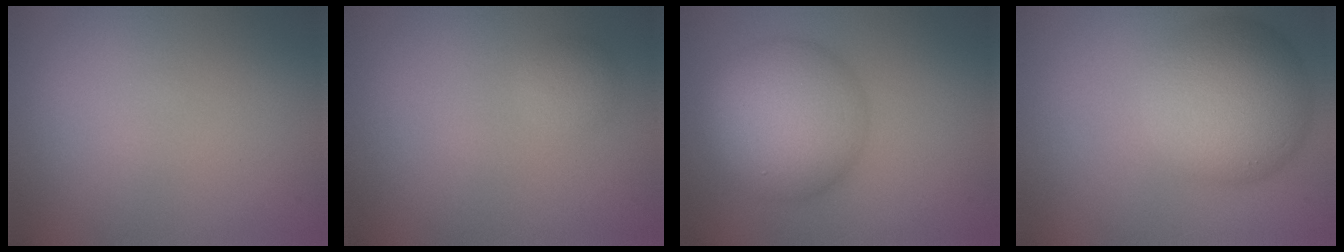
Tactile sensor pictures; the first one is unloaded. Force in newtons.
{"total": 1.3, "press": 1.3, "slide": 0.1}
{"total": 7.9, "press": 7.8, "slide": 0.2}
{"total": 8.5, "press": 8.5, "slide": 0.4}